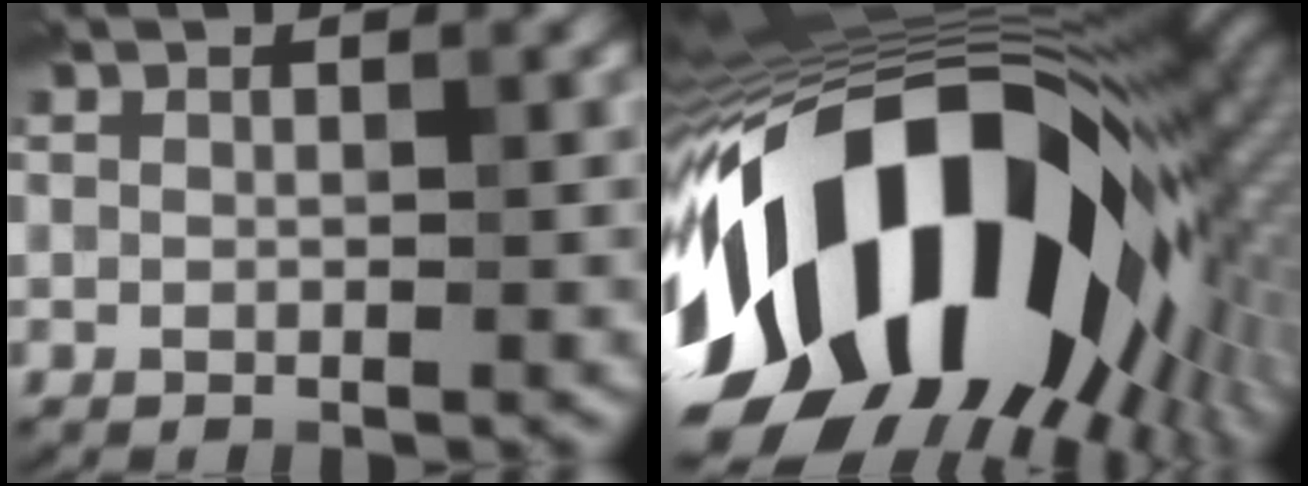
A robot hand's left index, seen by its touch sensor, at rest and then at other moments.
{"total": 20.4, "force": [-4.4, 12.1, 15.8], "torque": [-0.287, -0.007, -0.081]}